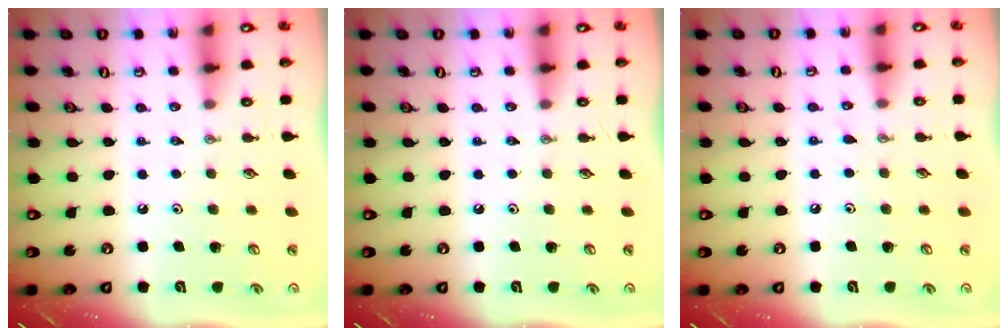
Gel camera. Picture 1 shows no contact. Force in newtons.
{"total": 0.0}
{"total": 4.9, "press": 4.9, "slide": 0.6}